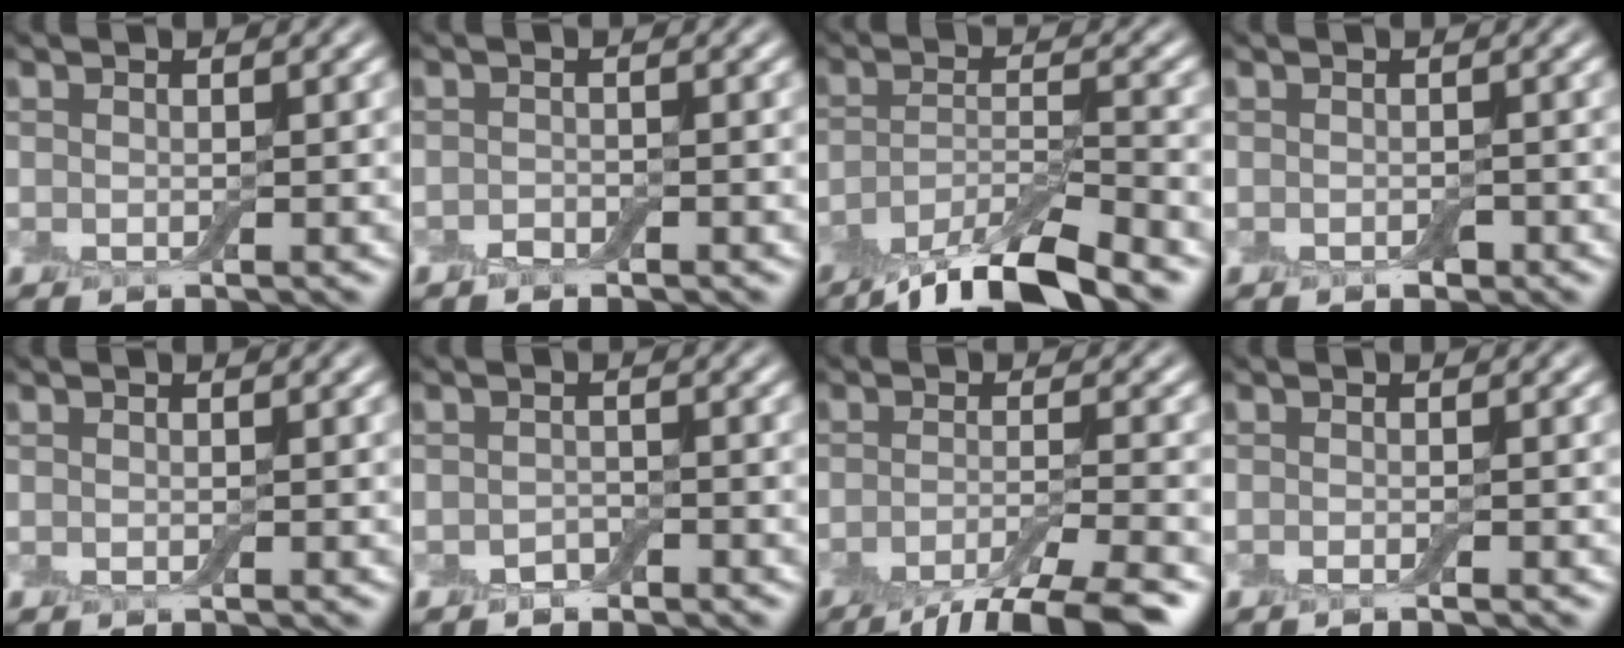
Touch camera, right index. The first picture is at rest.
{"total": 0.7, "force": [-0.6, 0.3, 0.3], "torque": [-0.005, 0.001, -0.012]}
{"total": 7.7, "force": [-5.6, 2.0, 5.0], "torque": [-0.083, -0.009, -0.104]}
{"total": 0.6, "force": [-0.3, 0.4, 0.4], "torque": [-0.005, 0.000, -0.004]}
{"total": 0.0}
{"total": 1.1, "force": [-0.8, 0.6, 0.4], "torque": [-0.007, 0.003, -0.014]}
{"total": 7.4, "force": [-5.0, 1.7, 5.2], "torque": [-0.068, -0.009, -0.086]}
{"total": 0.7, "force": [-0.4, 0.1, 0.6], "torque": [-0.006, -0.005, -0.009]}